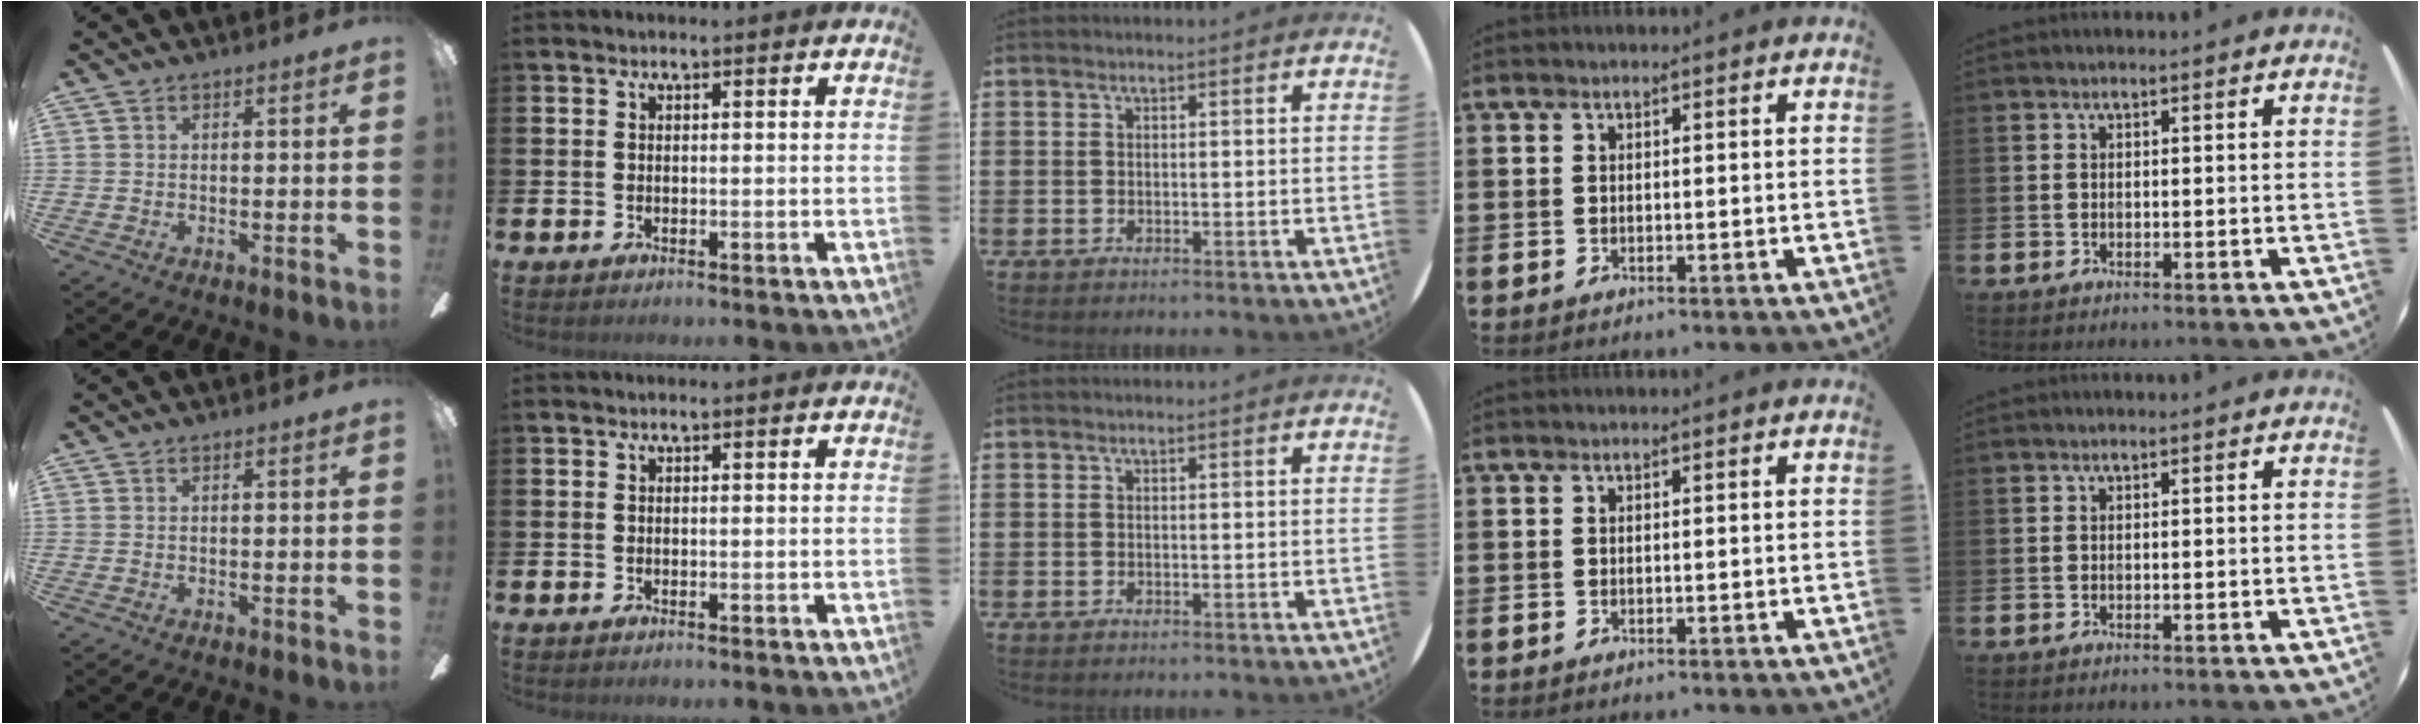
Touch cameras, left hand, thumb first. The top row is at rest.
{}